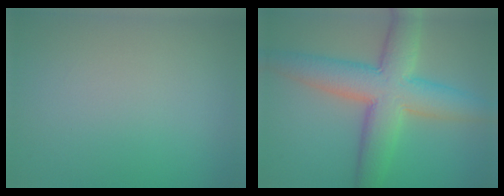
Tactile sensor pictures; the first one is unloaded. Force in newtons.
{"total": 8.4, "press": 8.4, "slide": 0.4}